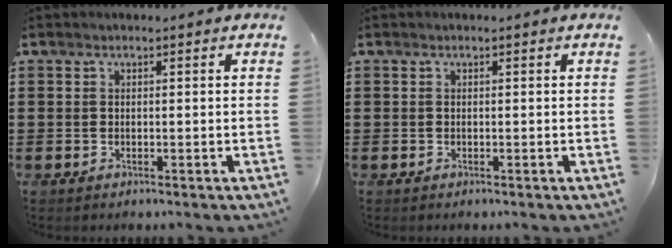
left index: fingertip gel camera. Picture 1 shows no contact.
{"total": 0.0}